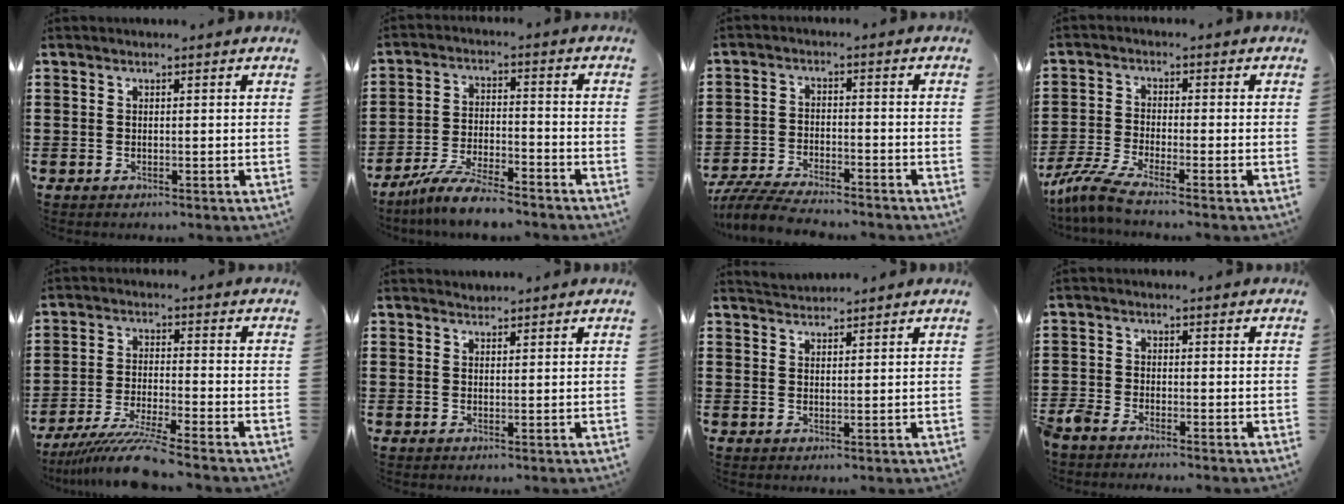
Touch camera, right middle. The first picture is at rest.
{"total": 7.1, "force": [-6.4, 0.5, 3.0], "torque": [-0.072, -0.003, -0.124]}
{"total": 5.9, "force": [-5.6, 0.5, 1.8], "torque": [-0.047, -0.006, -0.111]}
{"total": 4.1, "force": [-3.5, -0.1, 2.2], "torque": [-0.069, -0.019, -0.074]}
{"total": 7.3, "force": [-6.3, -0.5, 3.6], "torque": [-0.079, -0.021, -0.122]}
{"total": 1.0, "force": [1.0, 0.2, -0.2], "torque": [0.002, 0.001, 0.019]}
{"total": 2.0, "force": [2.0, 0.2, -0.1], "torque": [-0.004, 0.004, 0.039]}
{"total": 2.8, "force": [-2.7, 0.5, 0.6], "torque": [-0.042, -0.008, -0.065]}